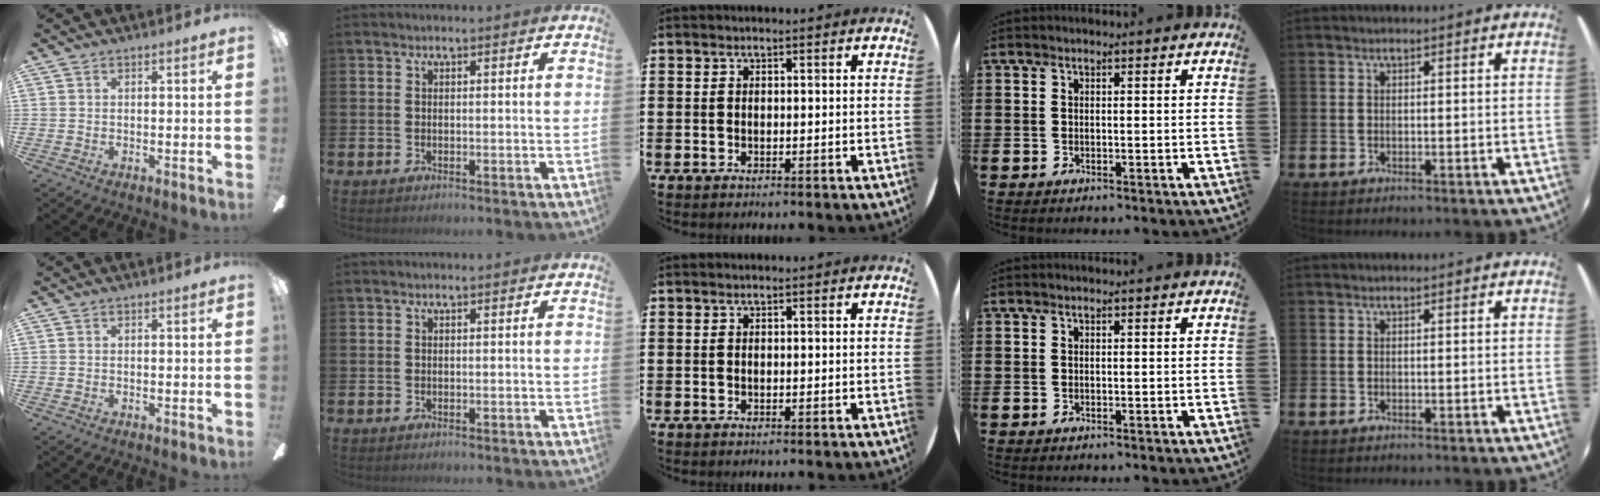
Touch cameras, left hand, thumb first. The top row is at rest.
{}